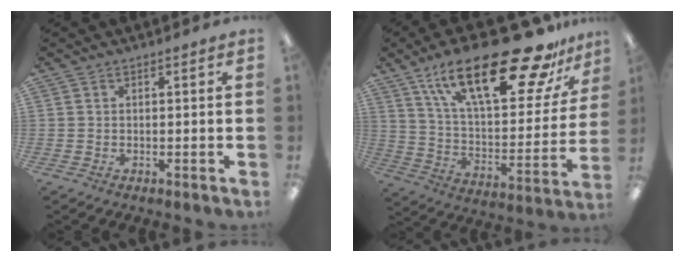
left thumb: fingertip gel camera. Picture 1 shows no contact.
{"total": 29.5, "force": [18.7, 10.3, 20.4], "torque": [-0.330, -0.106, 0.311]}